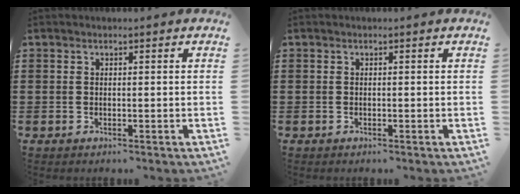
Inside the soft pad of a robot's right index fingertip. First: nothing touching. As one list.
[{"total": 0.0}]